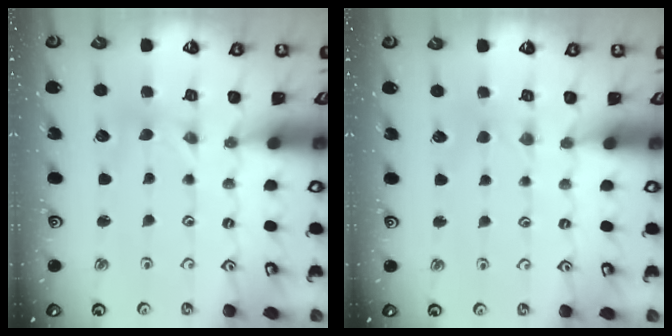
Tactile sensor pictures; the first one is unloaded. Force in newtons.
{"total": 1.3, "press": 1.3, "slide": 0.2}